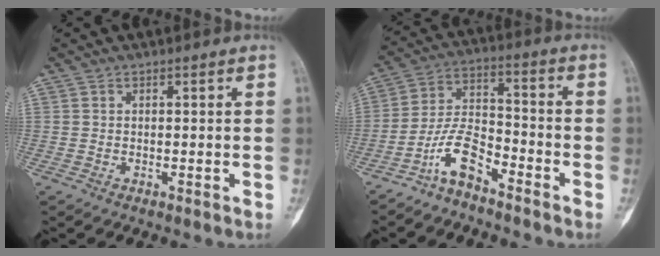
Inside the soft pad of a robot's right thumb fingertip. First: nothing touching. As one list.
[{"total": 8.6, "force": [-6.1, 3.3, 5.1], "torque": [-0.097, 0.068, -0.125]}]